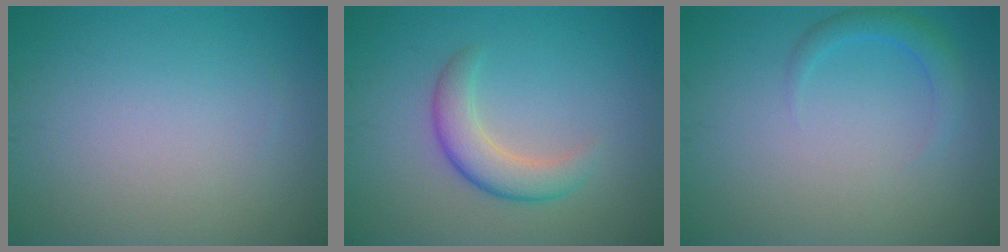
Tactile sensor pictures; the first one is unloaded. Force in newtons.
{"total": 3.6, "press": 3.6, "slide": 0.2}
{"total": 1.8, "press": 1.8, "slide": 0.1}